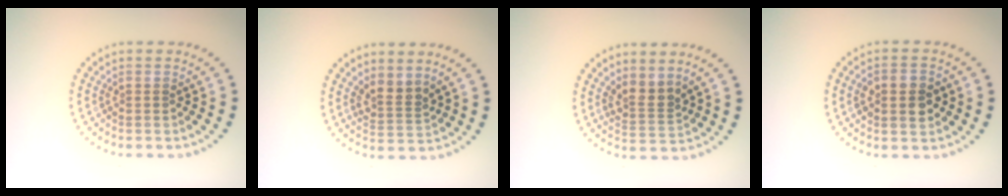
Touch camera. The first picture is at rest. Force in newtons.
{"total": 2.4, "press": 1.7, "slide": 1.7}
{"total": 2.5, "press": 1.9, "slide": 1.7}
{"total": 3.8, "press": 3.8, "slide": 0.2}